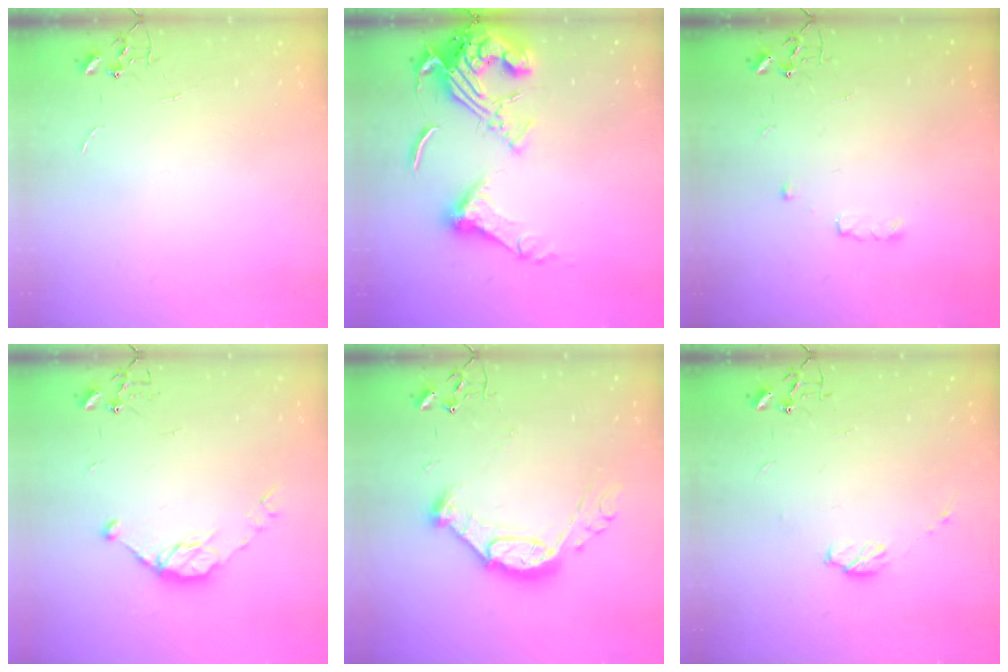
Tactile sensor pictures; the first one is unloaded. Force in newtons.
{"total": 17.3, "press": 17.2, "slide": 1.8}
{"total": 4.5, "press": 4.5, "slide": 0.7}
{"total": 9.8, "press": 9.8, "slide": 0.8}
{"total": 14.2, "press": 14.1, "slide": 0.9}
{"total": 5.7, "press": 5.6, "slide": 1.2}